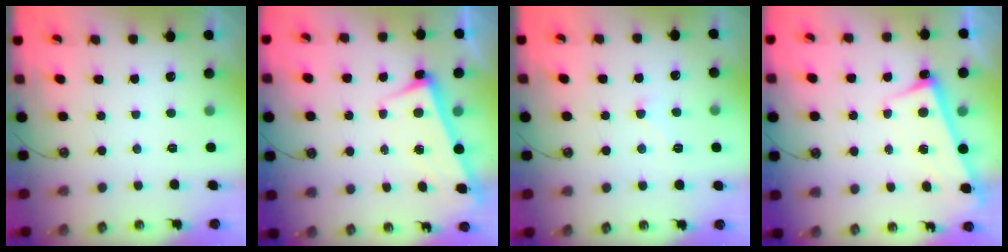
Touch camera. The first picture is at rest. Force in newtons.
{"total": 2.6, "press": 2.5, "slide": 0.6}
{"total": 1.7, "press": 1.7, "slide": 0.2}
{"total": 2.8, "press": 2.7, "slide": 0.5}